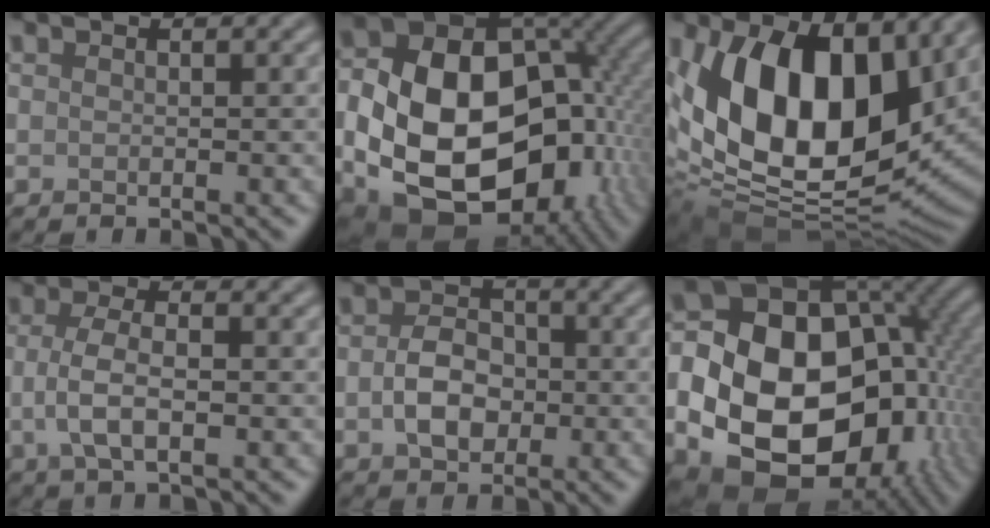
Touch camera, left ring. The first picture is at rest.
{"total": 20.0, "force": [-3.5, 13.9, 14.0], "torque": [-0.236, -0.040, -0.021]}
{"total": 16.7, "force": [4.1, 9.9, 12.8], "torque": [-0.226, -0.003, 0.062]}
{"total": 3.8, "force": [-0.5, 1.5, 3.5], "torque": [-0.078, 0.001, -0.013]}
{"total": 4.1, "force": [-0.6, 2.9, 2.8], "torque": [-0.053, 0.004, -0.017]}
{"total": 22.9, "force": [-3.7, 17.8, 13.9], "torque": [-0.246, -0.021, -0.071]}